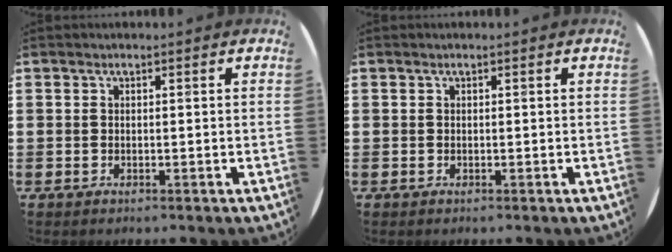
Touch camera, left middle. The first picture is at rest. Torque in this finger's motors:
{"motor_torque": [0.00, 0.00, 0.00, -0.01]}